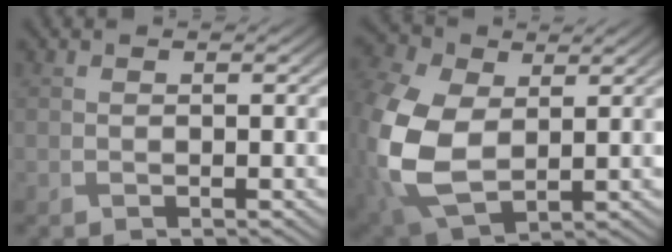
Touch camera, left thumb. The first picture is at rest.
{"total": 14.9, "force": [0.4, 10.3, 10.7], "torque": [-0.311, -0.027, 0.023]}